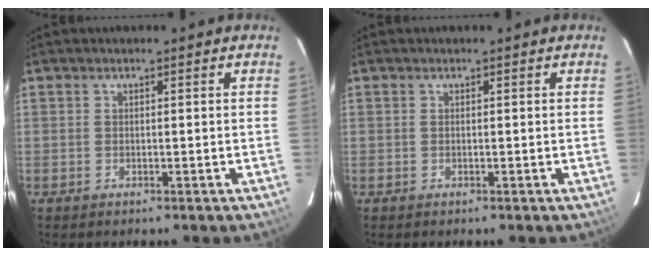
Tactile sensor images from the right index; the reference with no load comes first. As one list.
[{"total": 0.0}]